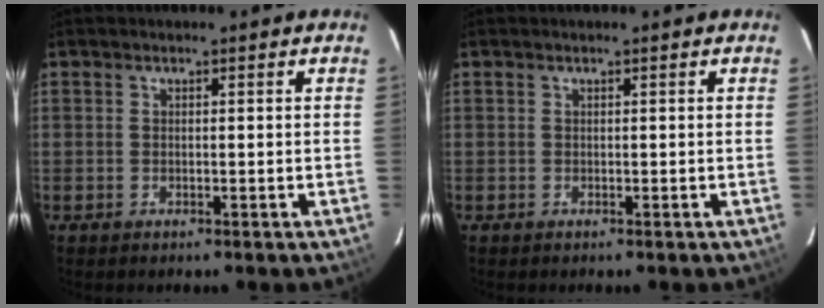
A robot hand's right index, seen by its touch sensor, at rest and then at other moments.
{"total": 0.0}